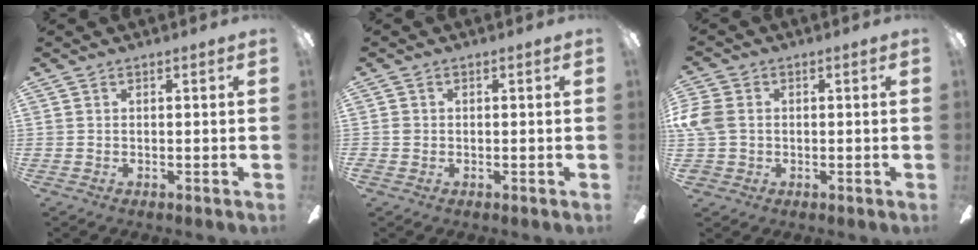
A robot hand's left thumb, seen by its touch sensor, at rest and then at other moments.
{"total": 1.4, "force": [-0.5, 1.2, 0.6], "torque": [-0.010, 0.006, -0.011]}
{"total": 7.8, "force": [0.4, 6.3, 4.6], "torque": [-0.119, 0.012, 0.009]}